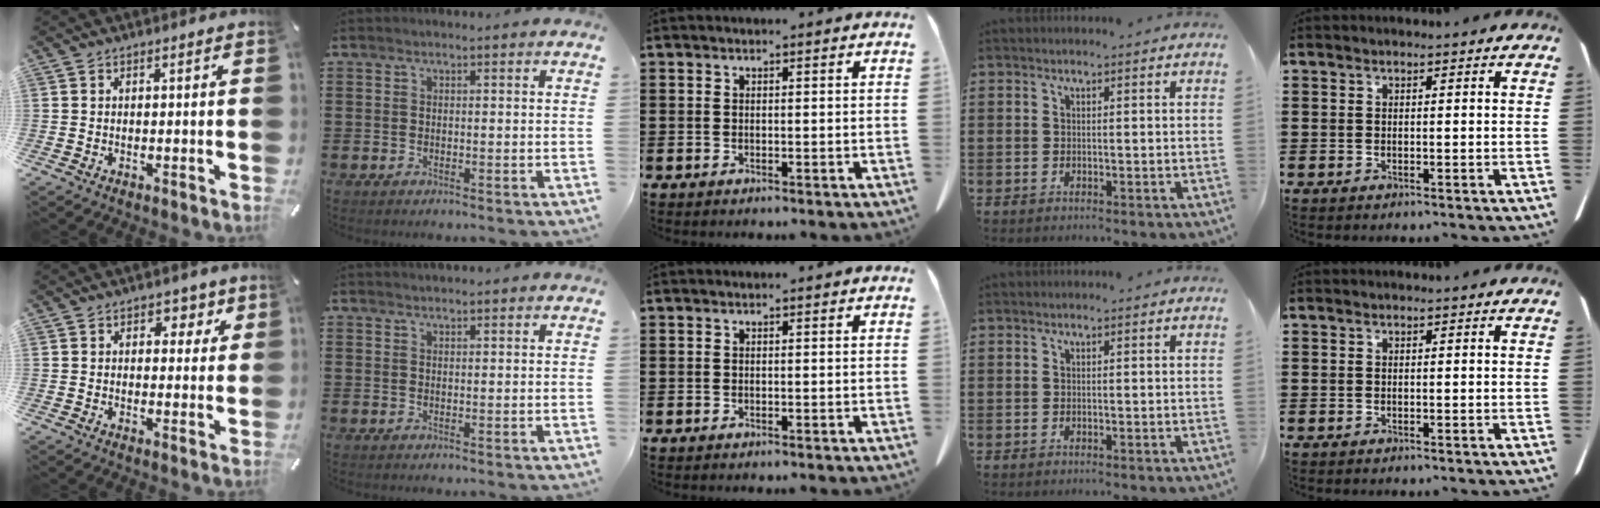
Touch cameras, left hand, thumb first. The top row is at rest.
{"thumb": {"total": 4.2, "force": [1.8, 3.3, 1.8], "torque": [0.002, -0.010, 0.019]}, "index": {"total": 1.2, "force": [1.1, 0.1, 0.2], "torque": [-0.005, 0.000, 0.022]}}